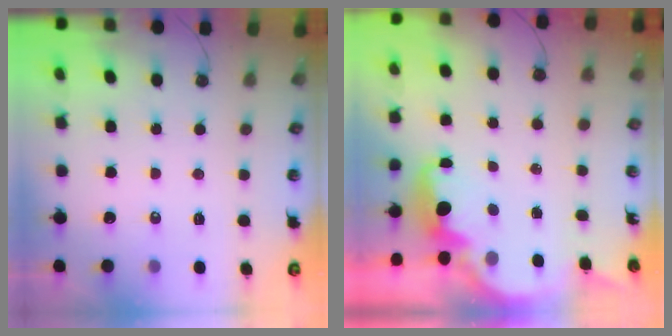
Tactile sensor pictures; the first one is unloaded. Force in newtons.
{"total": 2.9, "press": 2.9, "slide": 0.6}